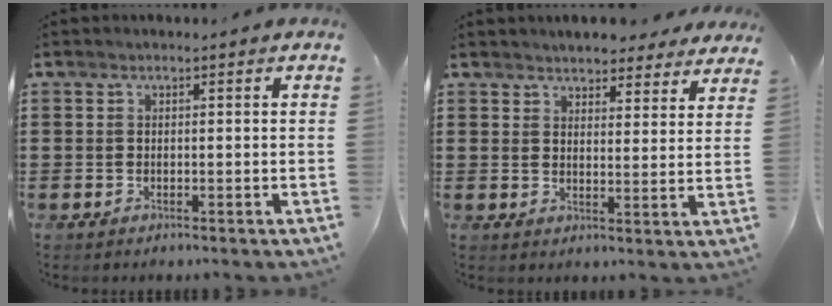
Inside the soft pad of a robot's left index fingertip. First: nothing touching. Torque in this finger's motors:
{"motor_torque": [2.14, 0.00, 0.33, 0.11]}